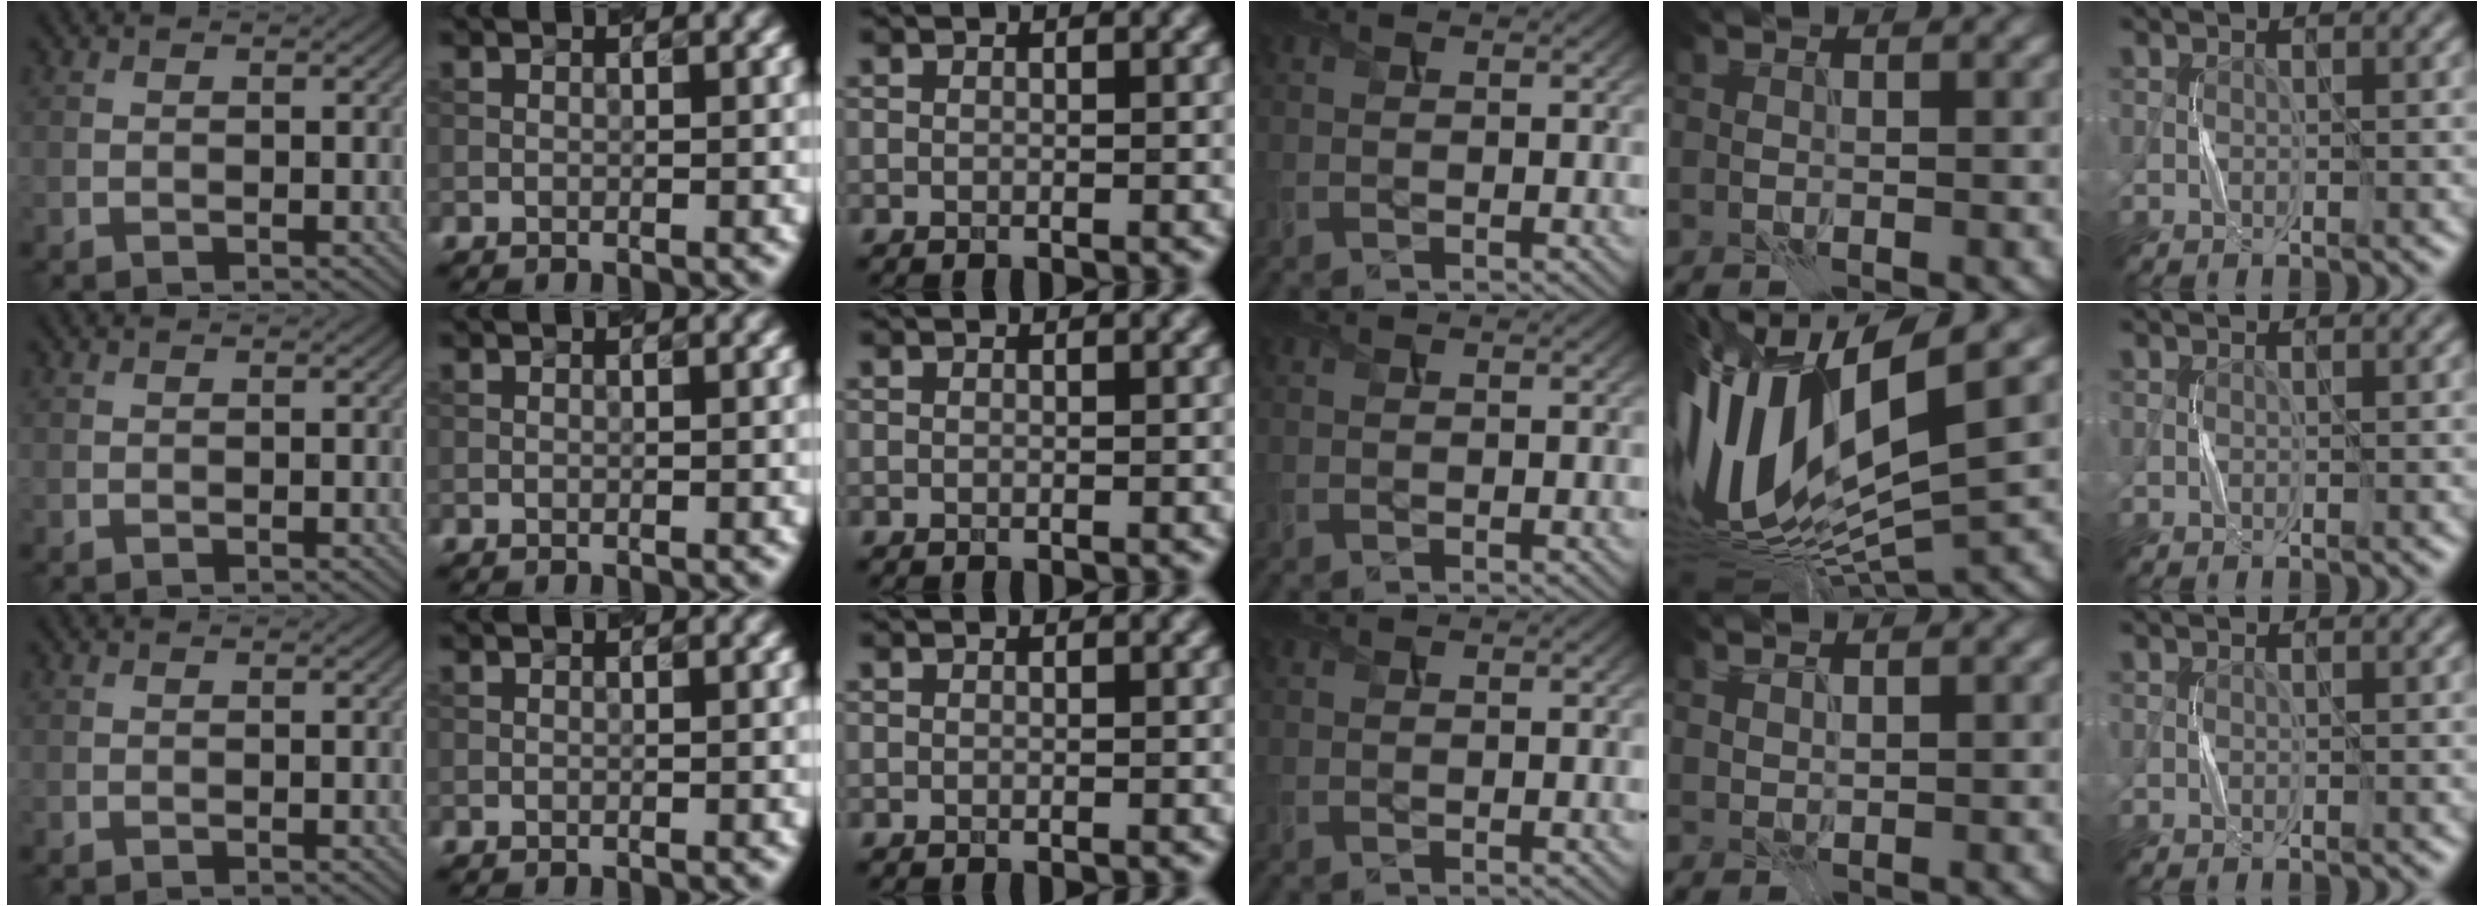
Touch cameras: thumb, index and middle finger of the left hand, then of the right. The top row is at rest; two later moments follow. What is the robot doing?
{"motion": "press", "object": "sticky note"}